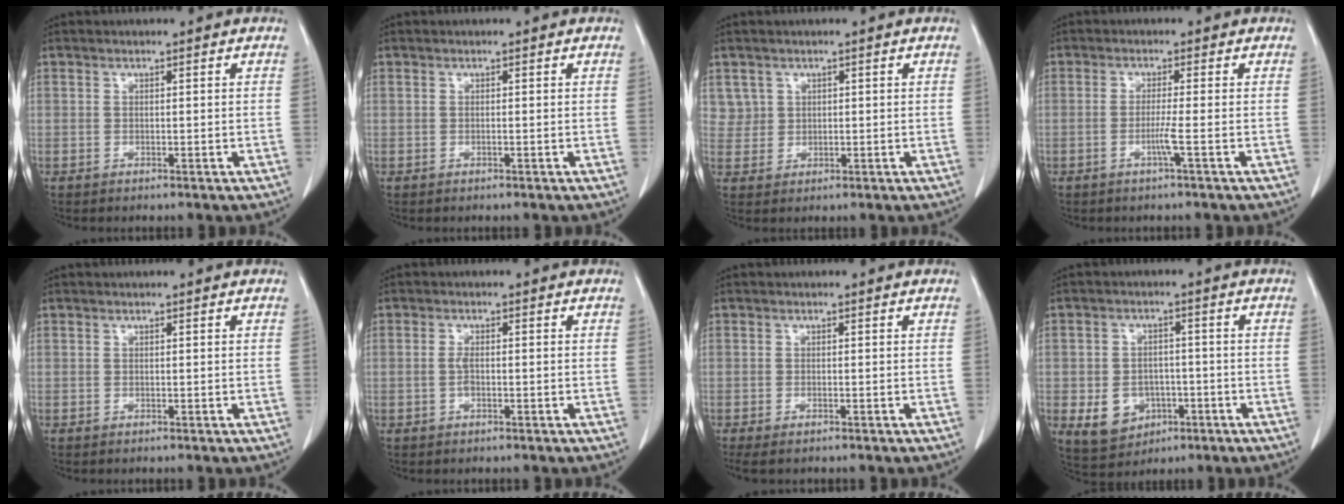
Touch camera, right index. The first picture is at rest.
{"total": 0.0}
{"total": 3.1, "force": [1.5, 2.6, -0.2], "torque": [0.021, 0.004, 0.025]}
{"total": 2.4, "force": [-0.9, -0.8, 2.1], "torque": [-0.041, -0.004, -0.019]}
{"total": 0.0}
{"total": 1.6, "force": [-0.3, 0.6, 1.5], "torque": [-0.033, 0.001, -0.006]}
{"total": 2.1, "force": [-1.5, 0.7, 1.3], "torque": [-0.017, -0.006, -0.019]}
{"total": 6.9, "force": [-2.0, 5.8, 3.0], "torque": [-0.050, 0.011, -0.016]}